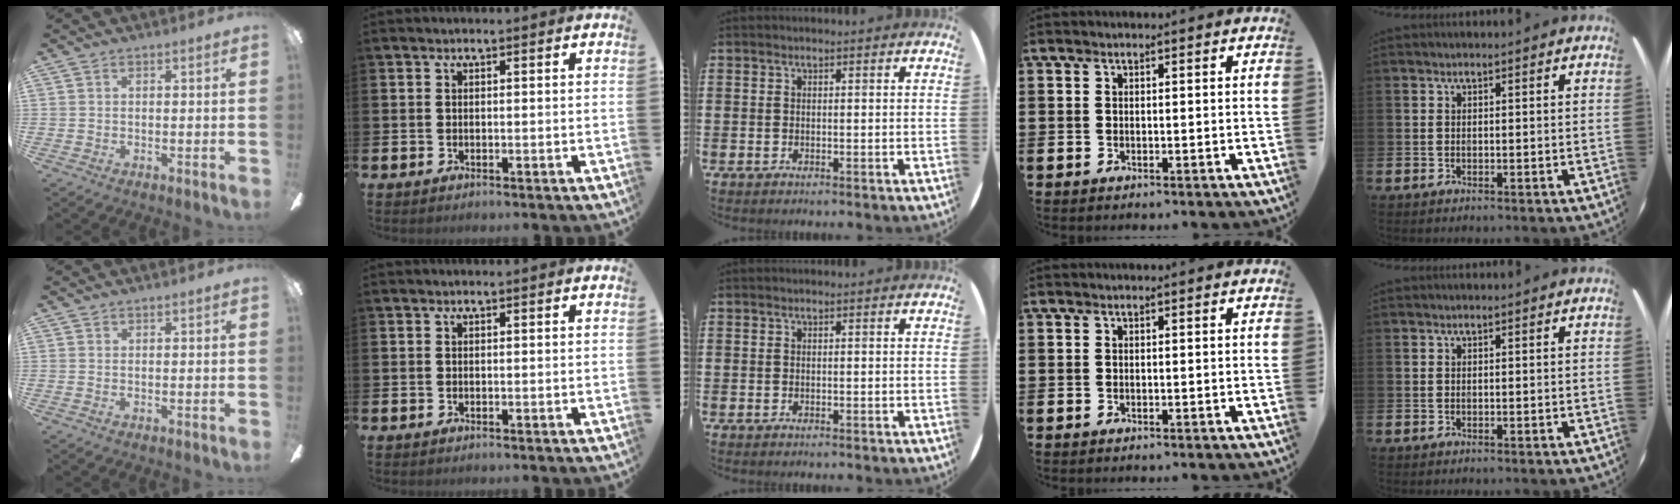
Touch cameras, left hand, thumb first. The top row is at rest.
{}